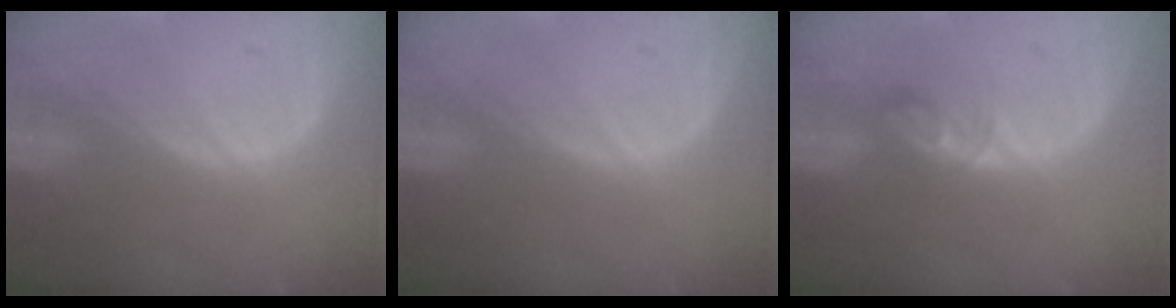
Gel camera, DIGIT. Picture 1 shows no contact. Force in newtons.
{"total": 0.0}
{"total": 3.3, "press": 3.2, "slide": 0.4}